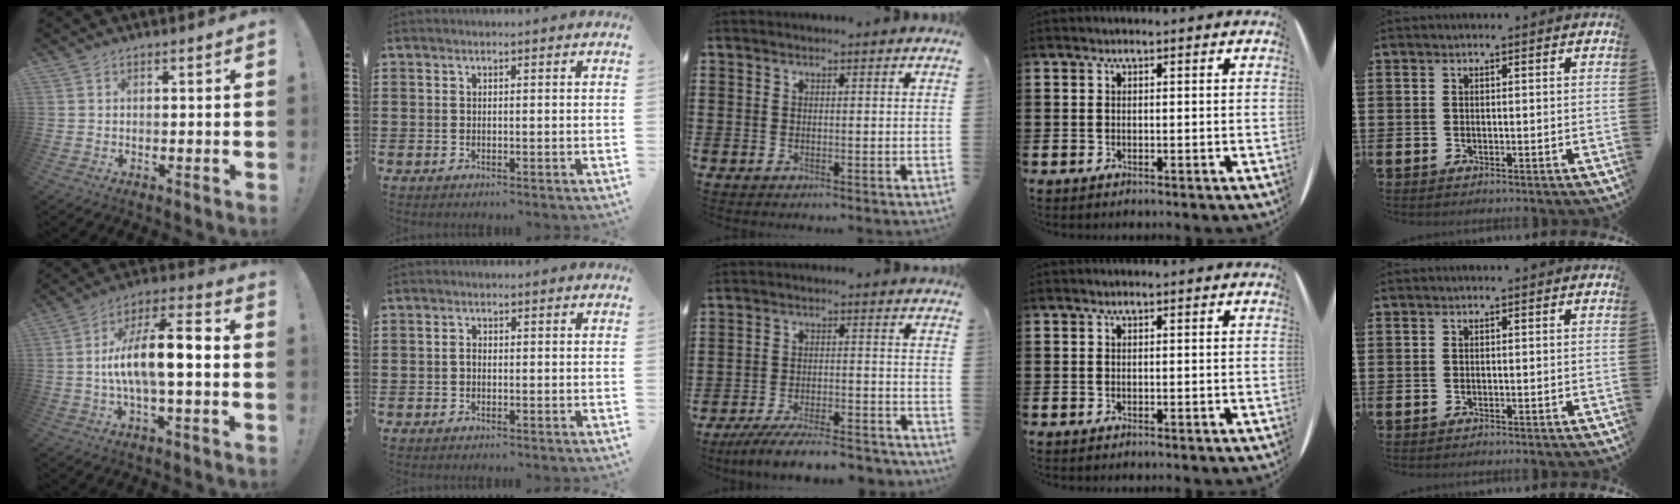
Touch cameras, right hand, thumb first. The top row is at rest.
{"thumb": {"total": 14.0, "force": [-1.2, 3.6, 13.5], "torque": [-0.229, 0.005, -0.026]}, "index": {"total": 1.1, "force": [-0.4, 0.6, 0.8], "torque": [-0.018, 0.000, -0.007]}, "middle": {"total": 6.6, "force": [-6.1, 0.2, 2.6], "torque": [-0.049, -0.006, -0.114]}}